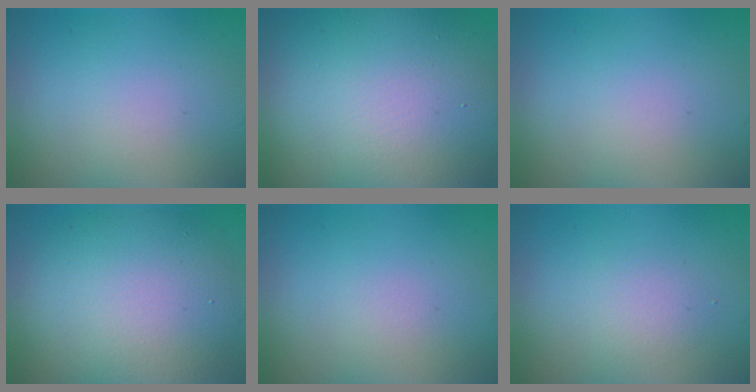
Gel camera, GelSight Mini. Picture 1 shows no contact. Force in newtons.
{"total": 16.8, "press": 16.7, "slide": 1.1}
{"total": 0.0}
{"total": 9.3, "press": 9.3, "slide": 0.6}
{"total": 0.0}
{"total": 1.5, "press": 1.4, "slide": 0.1}